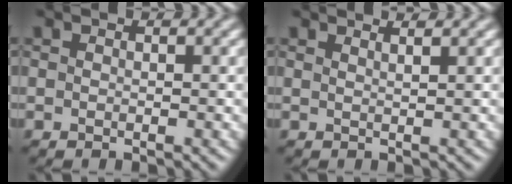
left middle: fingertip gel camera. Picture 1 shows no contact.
{"total": 2.2, "force": [1.6, 0.8, 1.3], "torque": [0.004, 0.006, 0.000]}